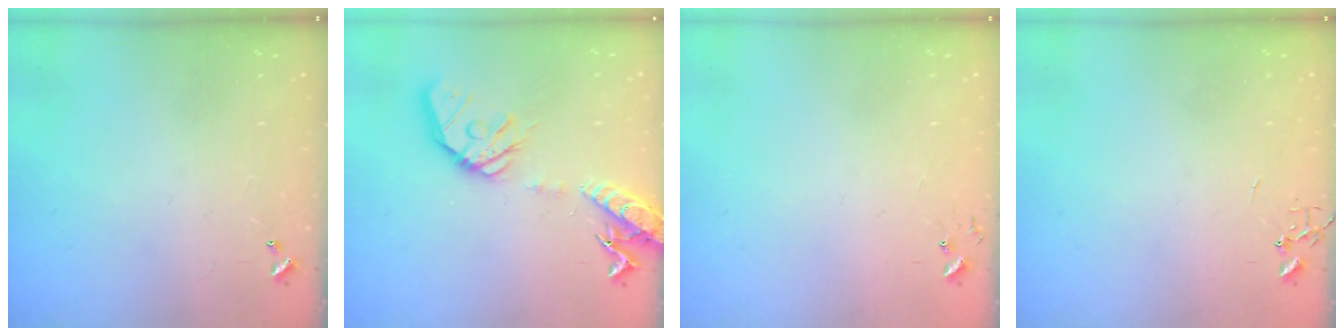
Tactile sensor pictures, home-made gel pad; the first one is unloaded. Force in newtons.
{"total": 17.8, "press": 17.5, "slide": 3.0}
{"total": 4.7, "press": 4.7, "slide": 0.4}
{"total": 0.0}